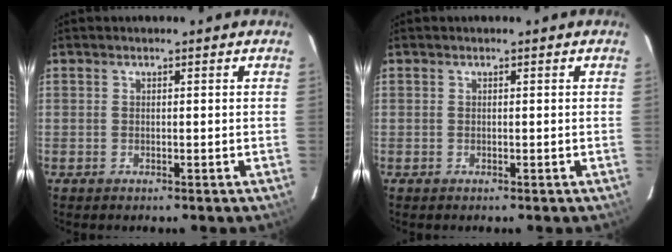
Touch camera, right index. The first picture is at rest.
{"total": 0.0}